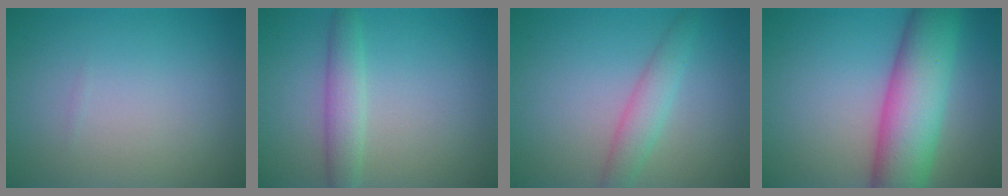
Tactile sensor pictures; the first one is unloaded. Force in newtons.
{"total": 2.7, "press": 2.7, "slide": 0.1}
{"total": 2.7, "press": 2.7, "slide": 0.0}
{"total": 9.9, "press": 9.8, "slide": 0.4}